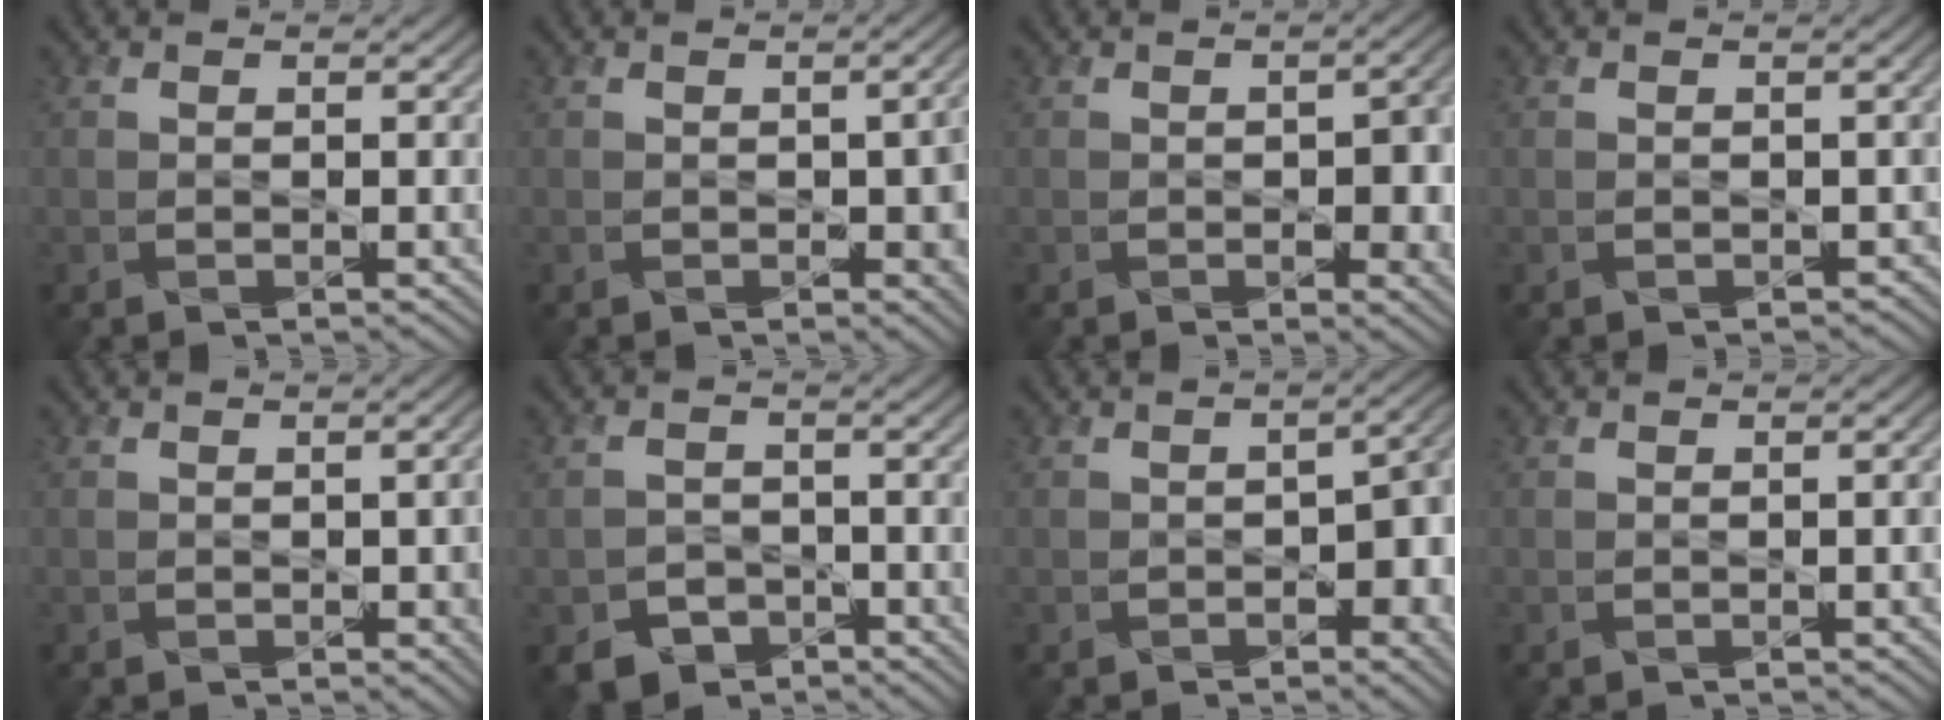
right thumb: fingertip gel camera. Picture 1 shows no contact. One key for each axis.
{"total": 4.6, "fx": -0.7, "fy": 2.5, "fz": 3.7, "tx": -0.044, "ty": -0.010, "tz": 0.001}
{"total": 6.0, "fx": -0.7, "fy": 3.4, "fz": 4.9, "tx": -0.058, "ty": -0.012, "tz": 0.003}
{"total": 1.2, "fx": -0.2, "fy": 1.0, "fz": 0.6, "tx": -0.011, "ty": -0.008, "tz": 0.000}
{"total": 2.7, "fx": -0.5, "fy": 1.4, "fz": 2.2, "tx": -0.029, "ty": -0.005, "tz": 0.002}
{"total": 4.6, "fx": -3.1, "fy": 3.1, "fz": 1.1, "tx": -0.022, "ty": -0.012, "tz": -0.055}
{"total": 6.5, "fx": -1.5, "fy": 3.7, "fz": 5.1, "tx": -0.068, "ty": -0.015, "tz": -0.016}
{"total": 1.0, "fx": -0.1, "fy": 0.2, "fz": 1.0, "tx": -0.015, "ty": 0.005, "tz": -0.003}